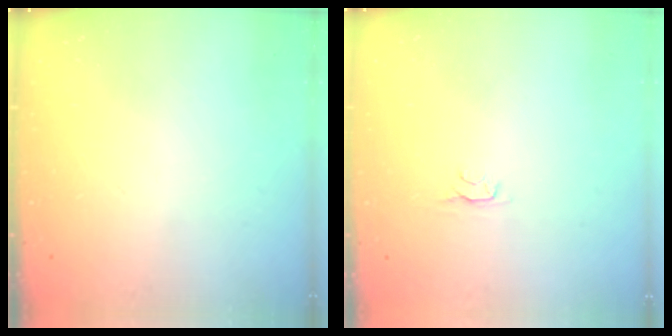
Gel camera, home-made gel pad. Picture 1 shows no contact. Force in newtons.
{"total": 2.4, "press": 2.3, "slide": 0.5}